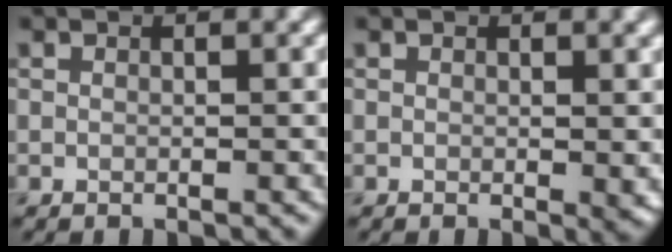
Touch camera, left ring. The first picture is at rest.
{"total": 1.3, "force": [0.3, 0.1, 1.3], "torque": [-0.011, -0.003, 0.004]}